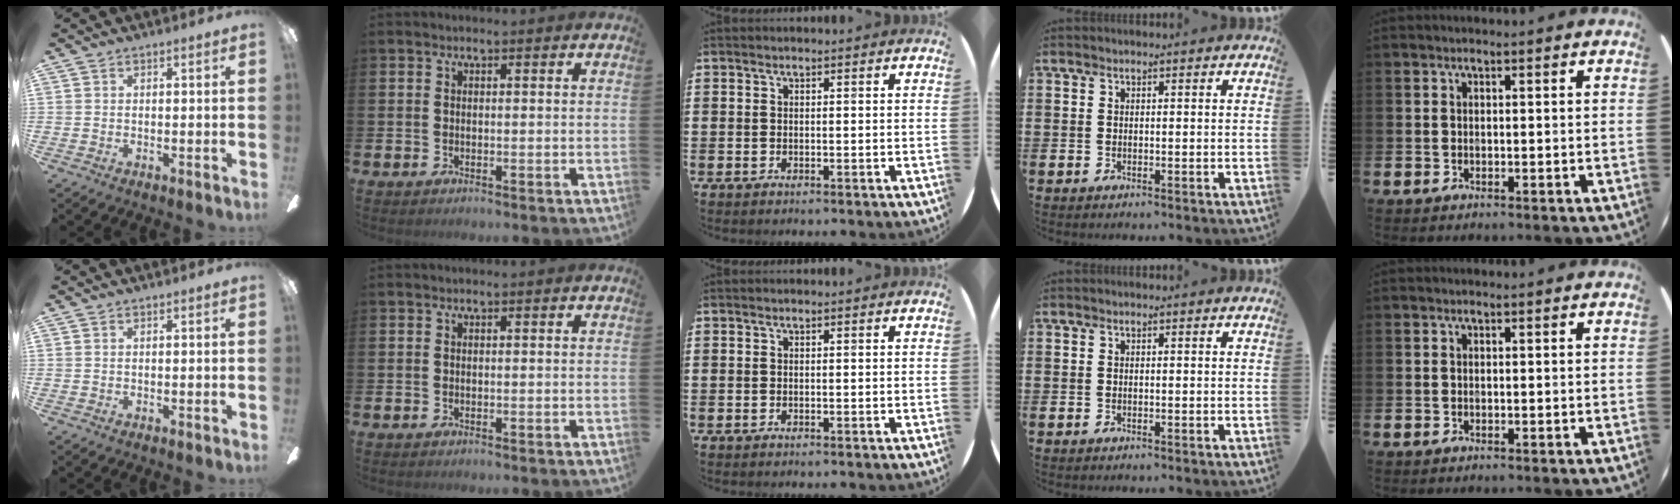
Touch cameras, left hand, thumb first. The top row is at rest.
{"thumb": {"total": 0.7, "force": [-0.5, 0.1, 0.5], "torque": [-0.008, 0.002, -0.009]}}